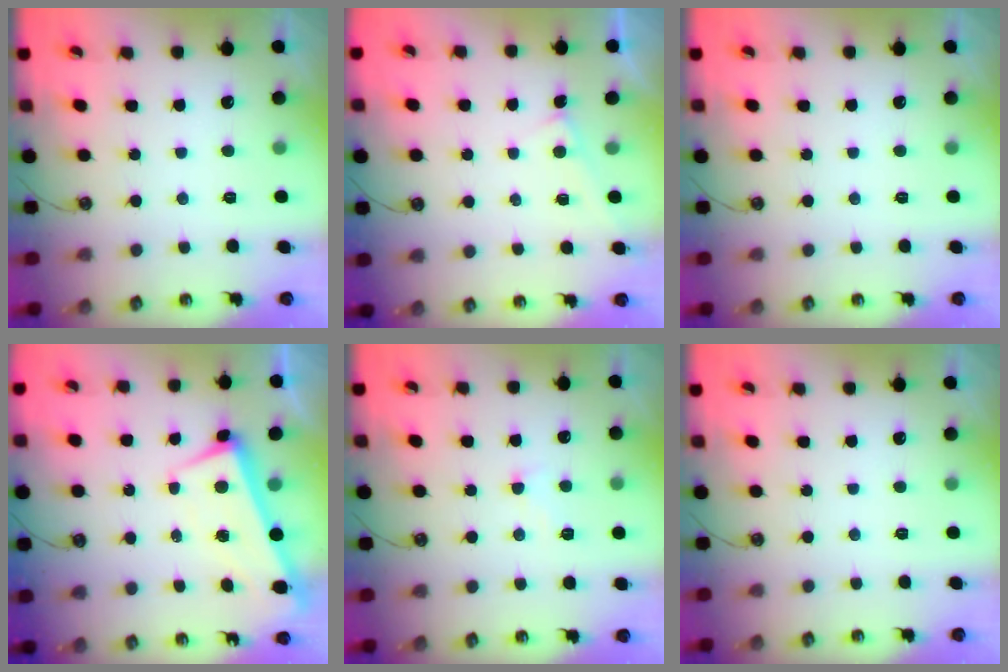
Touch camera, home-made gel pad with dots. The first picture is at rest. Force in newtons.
{"total": 2.9, "press": 2.9, "slide": 0.1}
{"total": 0.0}
{"total": 1.5, "press": 0.4, "slide": 1.5}
{"total": 0.9, "press": 0.7, "slide": 0.5}
{"total": 0.0}